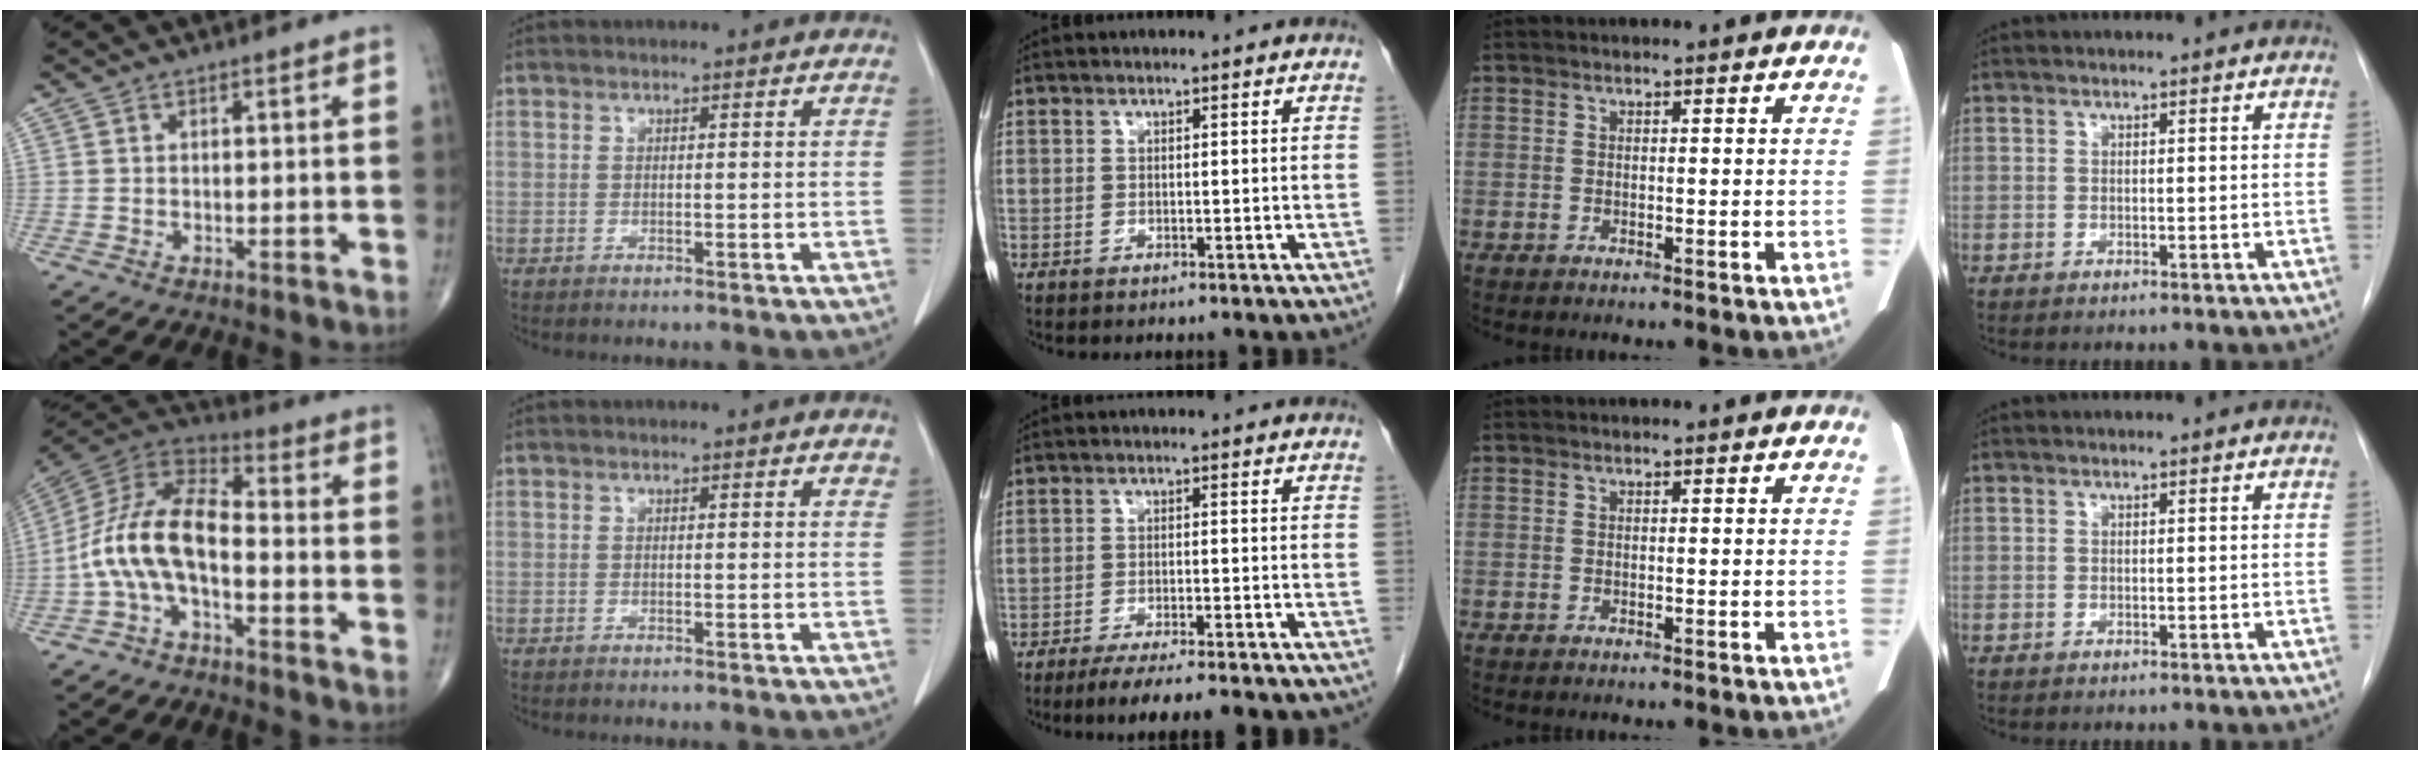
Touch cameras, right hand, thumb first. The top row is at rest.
{"thumb": {"total": 13.0, "force": [-3.7, 6.1, 10.8], "torque": [-0.218, 0.061, -0.082]}, "index": {"total": 0.8, "force": [0.6, 0.2, 0.4], "torque": [-0.005, 0.000, 0.000]}, "middle": {"total": 10.4, "force": [-8.7, 1.0, 5.6], "torque": [-0.067, -0.014, -0.124]}}